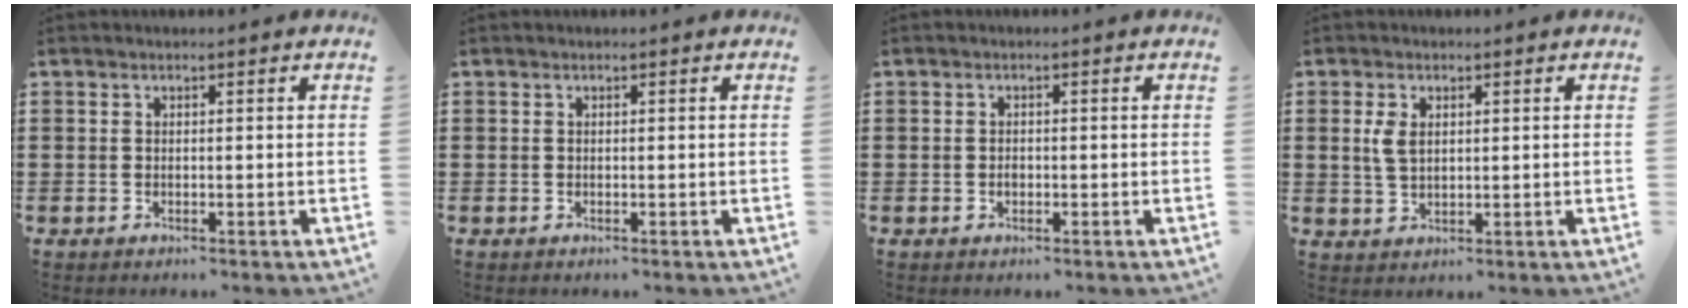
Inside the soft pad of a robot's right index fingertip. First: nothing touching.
{"total": 0.0}
{"total": 0.9, "force": [-0.3, 0.7, 0.6], "torque": [-0.013, 0.002, -0.005]}
{"total": 3.5, "force": [0.9, 1.9, 2.8], "torque": [-0.067, 0.004, 0.012]}